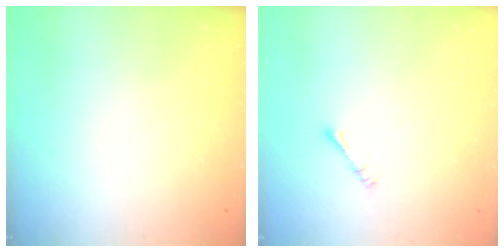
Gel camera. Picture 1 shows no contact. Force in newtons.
{"total": 2.3, "press": 2.3, "slide": 0.4}